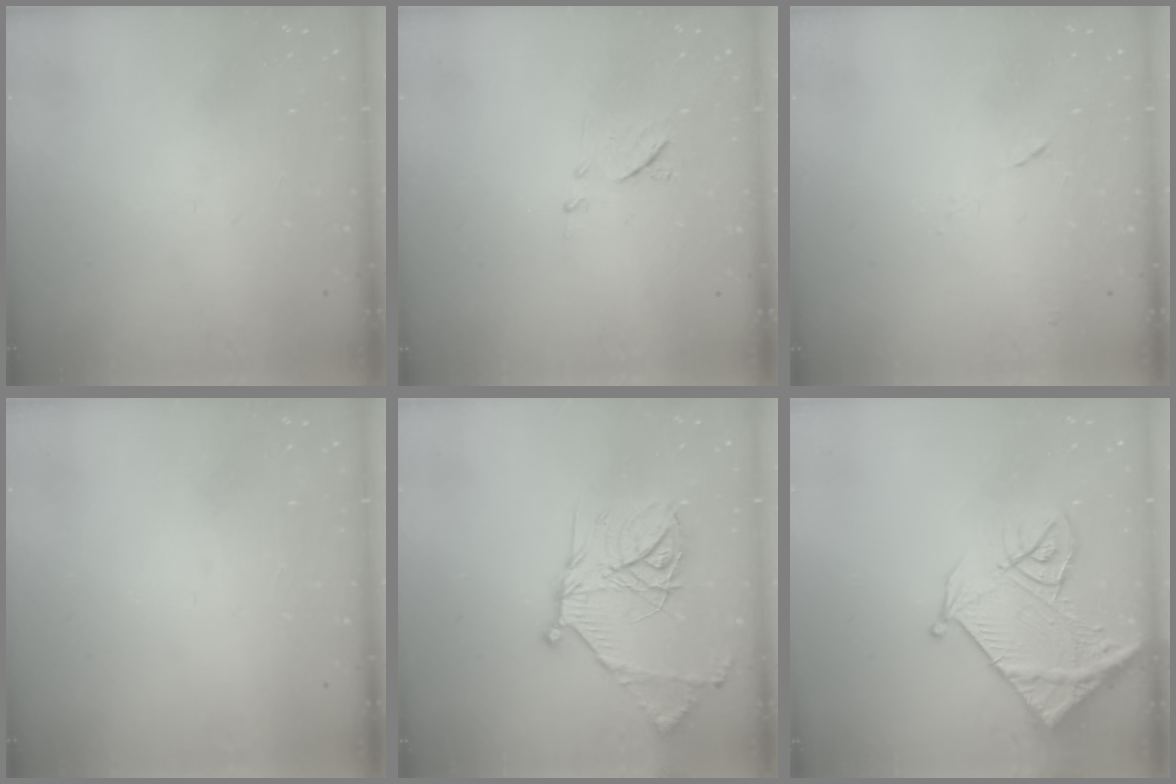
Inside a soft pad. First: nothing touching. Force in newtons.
{"total": 7.0, "press": 7.0, "slide": 0.6}
{"total": 7.4, "press": 7.4, "slide": 0.7}
{"total": 1.6, "press": 1.6, "slide": 0.1}
{"total": 19.2, "press": 19.1, "slide": 1.7}
{"total": 13.7, "press": 13.6, "slide": 1.6}